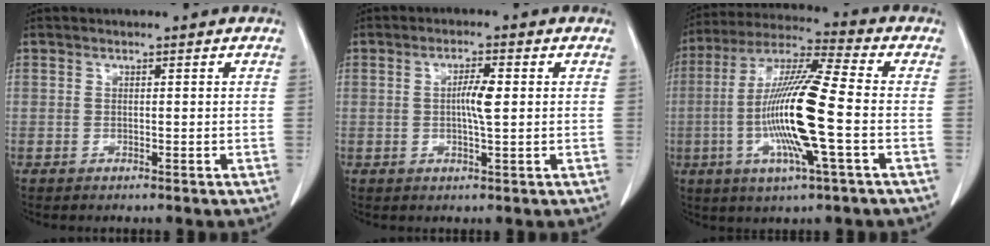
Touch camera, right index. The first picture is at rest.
{"total": 3.7, "force": [0.3, 0.3, 3.7], "torque": [-0.067, -0.001, 0.004]}
{"total": 16.4, "force": [-3.0, 0.3, 16.1], "torque": [-0.323, -0.008, -0.065]}